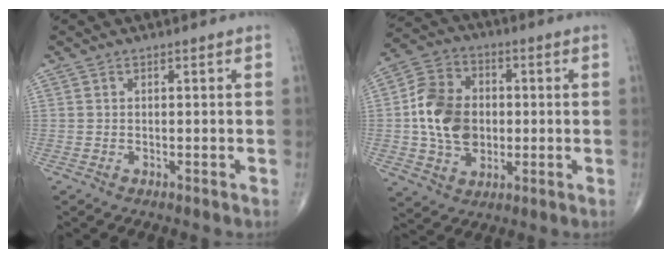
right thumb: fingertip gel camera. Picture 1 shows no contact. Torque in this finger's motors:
{"motor_torque": [1.78, 1.84, 1.27, -0.03, 0.10]}